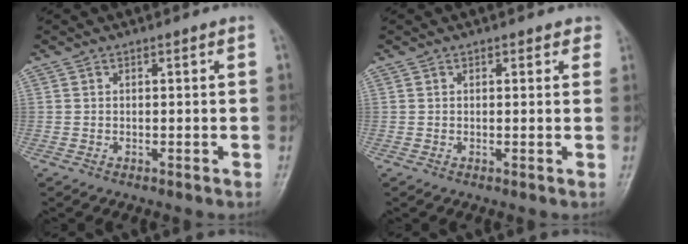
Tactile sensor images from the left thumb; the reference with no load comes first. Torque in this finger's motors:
{"motor_torque": [-0.18, 0.13, -0.27, 0.10, 0.05]}